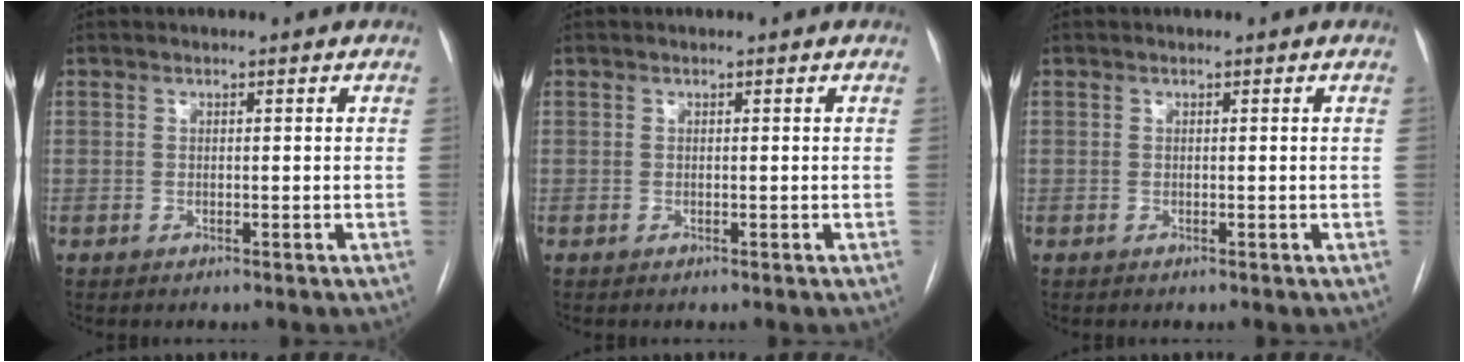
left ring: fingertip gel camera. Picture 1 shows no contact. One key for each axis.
{"total": 0.0}
{"total": 0.0}